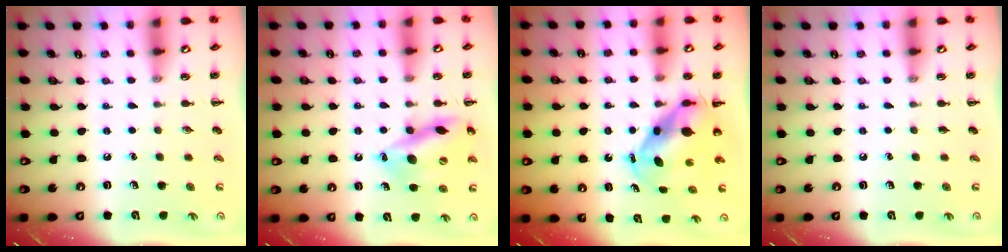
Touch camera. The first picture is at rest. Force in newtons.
{"total": 16.2, "press": 16.0, "slide": 2.6}
{"total": 7.1, "press": 6.7, "slide": 2.4}
{"total": 0.0}